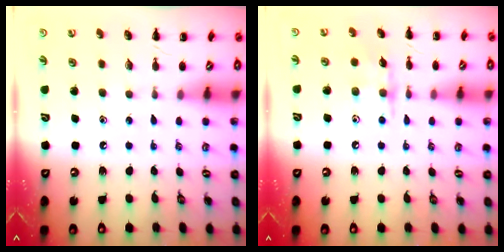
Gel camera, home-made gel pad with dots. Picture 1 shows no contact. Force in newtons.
{"total": 7.8, "press": 7.8, "slide": 0.6}